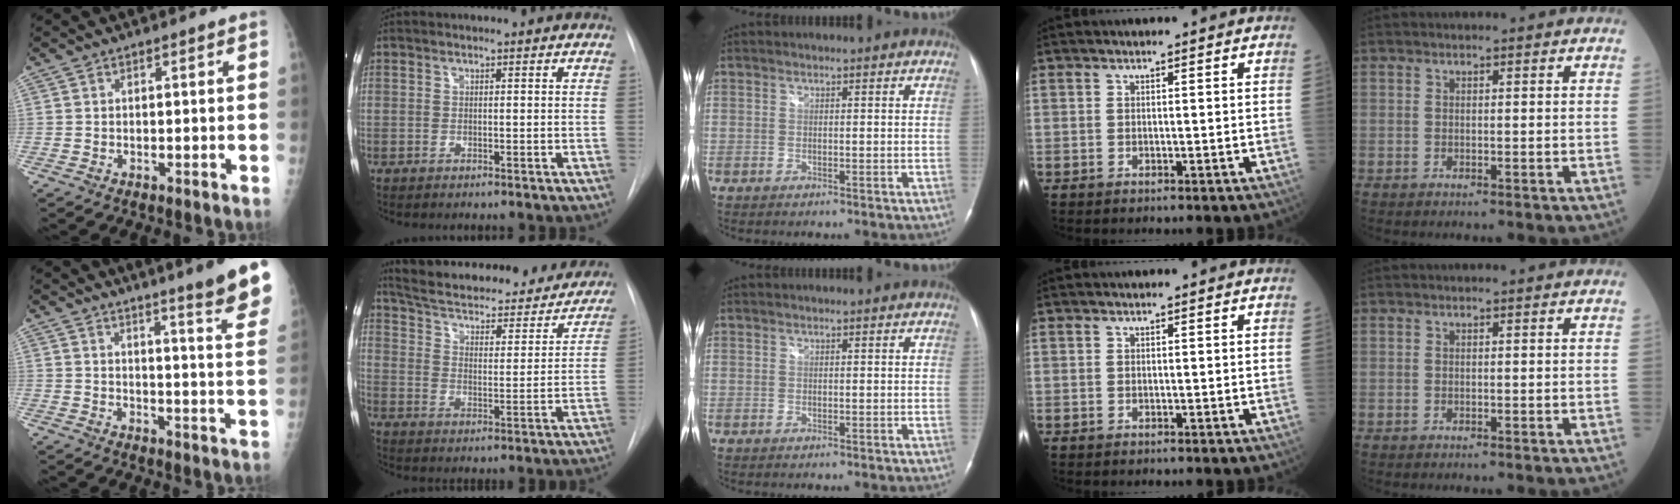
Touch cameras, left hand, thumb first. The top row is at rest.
{"thumb": {"total": 14.7, "force": [10.8, 0.5, 10.0], "torque": [-0.107, -0.068, 0.126]}, "index": {"total": 29.2, "force": [25.7, 7.6, 11.7], "torque": [-0.193, -0.028, 0.333]}}